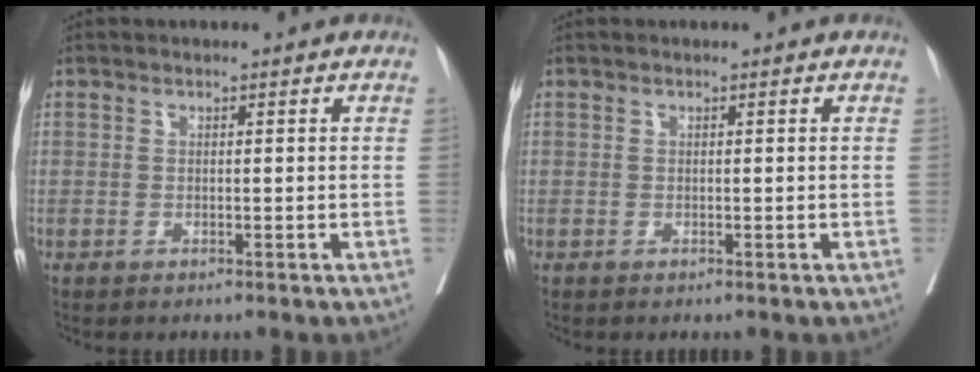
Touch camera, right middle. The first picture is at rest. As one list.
[{"total": 0.0}]